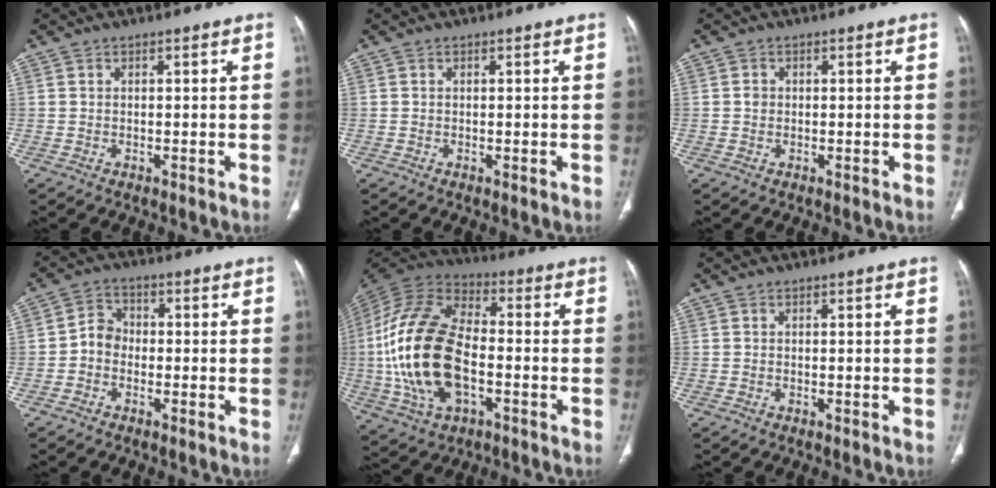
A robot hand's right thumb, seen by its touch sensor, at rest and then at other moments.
{"total": 0.0}
{"total": 1.1, "force": [0.0, 1.0, 0.4], "torque": [-0.004, 0.003, 0.001]}
{"total": 4.2, "force": [-1.2, 3.5, 2.0], "torque": [-0.018, 0.017, -0.034]}
{"total": 23.0, "force": [-3.3, 12.9, 18.8], "torque": [-0.388, 0.015, -0.061]}
{"total": 0.0}